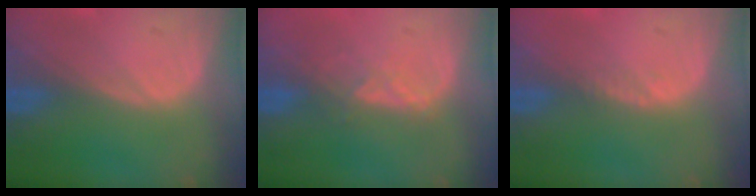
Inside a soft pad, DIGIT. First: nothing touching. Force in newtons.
{"total": 2.9, "press": 2.8, "slide": 0.7}
{"total": 0.8, "press": 0.7, "slide": 0.5}